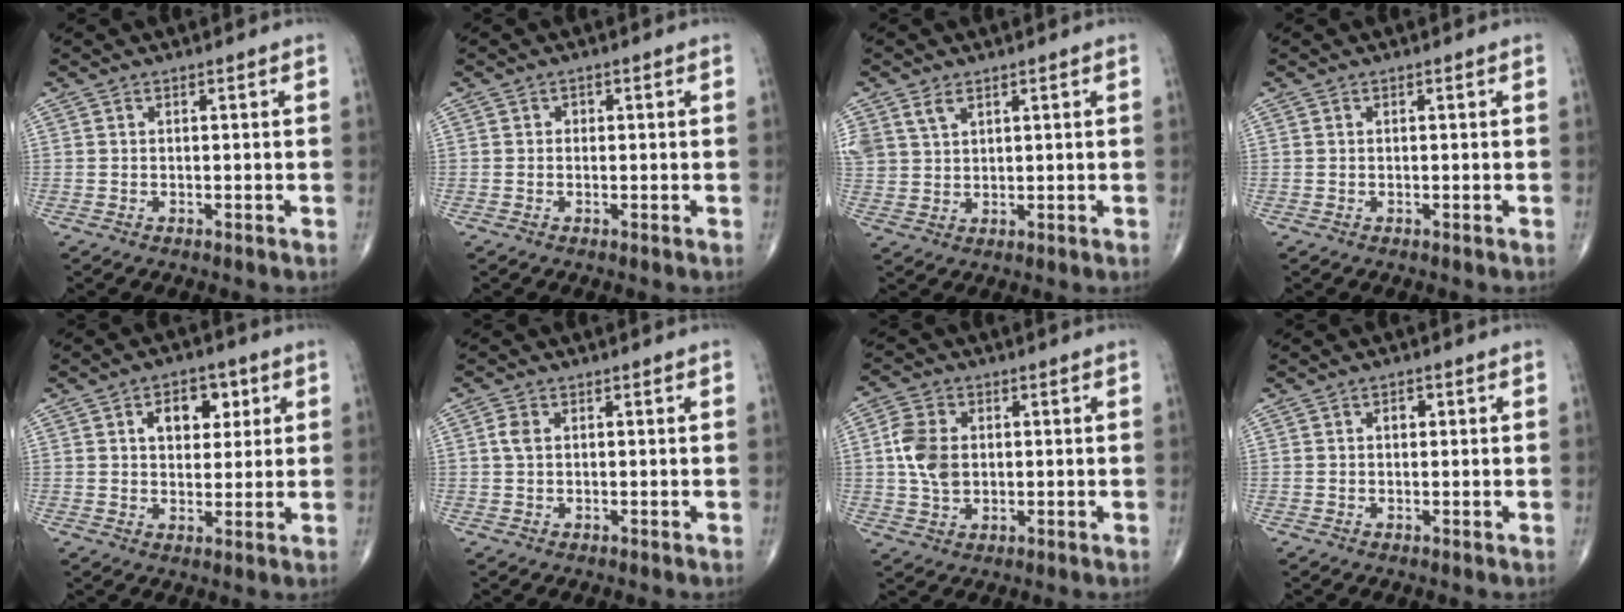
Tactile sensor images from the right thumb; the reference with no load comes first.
{"total": 0.7, "force": [0.0, 0.6, 0.3], "torque": [0.003, 0.002, -0.003]}
{"total": 5.2, "force": [3.0, 3.4, 2.5], "torque": [-0.047, -0.007, 0.070]}
{"total": 0.0}
{"total": 8.1, "force": [2.8, 5.4, 5.4], "torque": [-0.041, -0.006, 0.038]}
{"total": 2.0, "force": [0.4, 1.3, 1.5], "torque": [-0.034, 0.005, 0.007]}
{"total": 7.6, "force": [0.6, 5.5, 5.2], "torque": [-0.094, 0.004, 0.012]}
{"total": 1.6, "force": [0.4, 1.2, 1.1], "torque": [-0.009, 0.002, 0.003]}